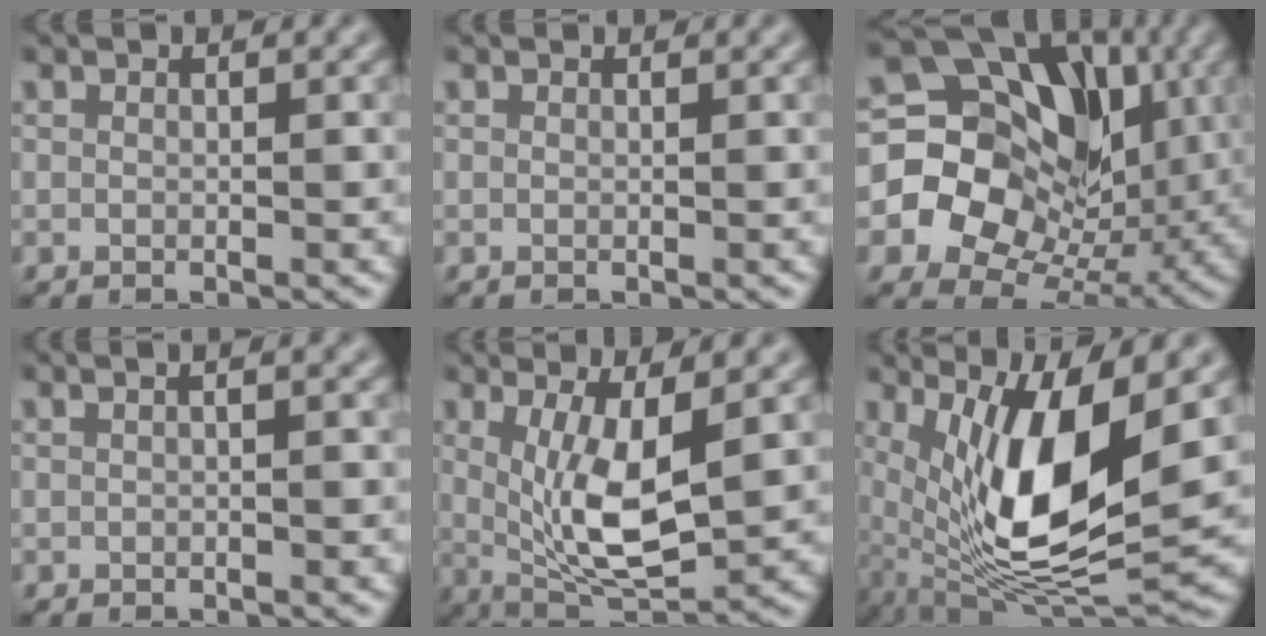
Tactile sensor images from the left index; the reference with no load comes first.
{"total": 0.0}
{"total": 13.5, "force": [0.9, 11.2, 7.4], "torque": [-0.113, 0.004, 0.006]}
{"total": 1.9, "force": [0.4, 0.9, 1.6], "torque": [-0.008, -0.002, -0.006]}
{"total": 7.5, "force": [0.6, 2.5, 7.0], "torque": [-0.139, -0.016, 0.022]}
{"total": 11.2, "force": [1.8, 3.8, 10.4], "torque": [-0.191, -0.023, 0.045]}